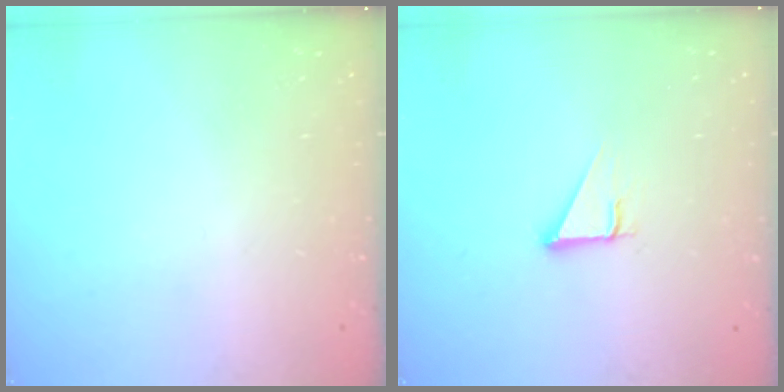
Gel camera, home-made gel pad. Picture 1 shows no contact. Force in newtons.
{"total": 3.0, "press": 3.0, "slide": 0.1}